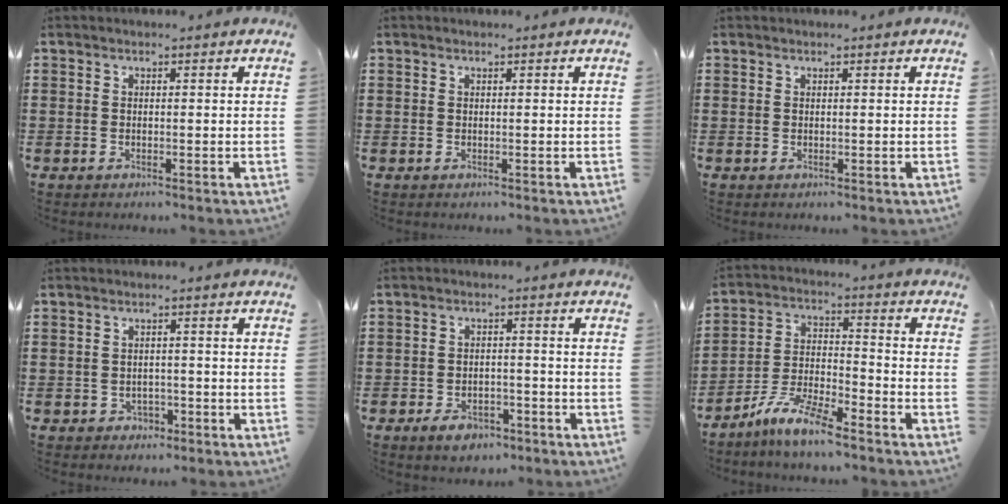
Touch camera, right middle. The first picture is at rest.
{"total": 0.0}
{"total": 0.0}
{"total": 1.4, "force": [-1.1, 1.0, 0.1], "torque": [-0.010, 0.000, -0.025]}
{"total": 3.4, "force": [-2.6, 1.7, 1.4], "torque": [-0.024, 0.009, -0.052]}
{"total": 8.2, "force": [-7.0, 0.9, 4.1], "torque": [-0.094, 0.000, -0.138]}